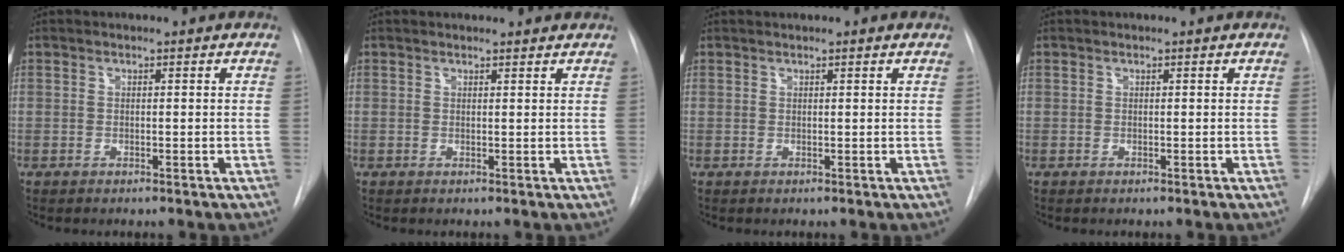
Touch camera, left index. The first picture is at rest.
{"total": 3.1, "force": [3.0, 0.6, 0.4], "torque": [-0.009, 0.009, 0.028]}
{"total": 1.6, "force": [1.3, 0.1, 0.8], "torque": [-0.011, 0.016, 0.016]}
{"total": 0.0}